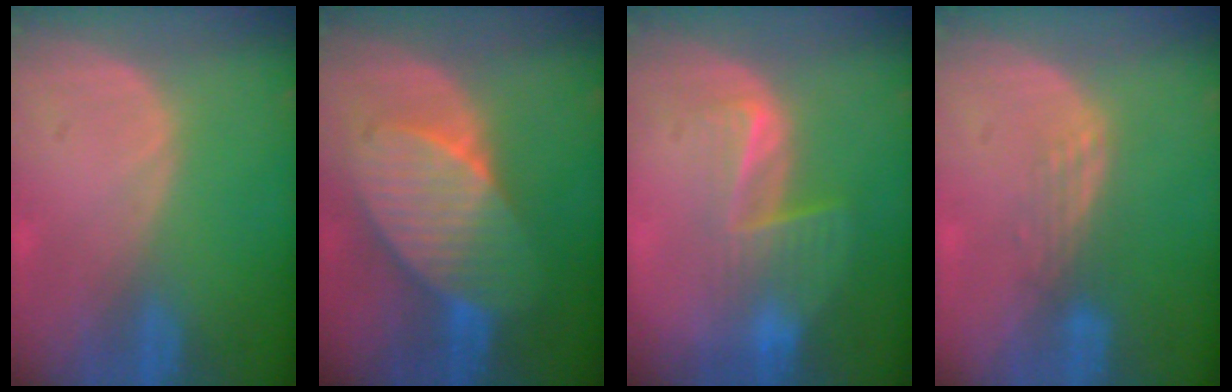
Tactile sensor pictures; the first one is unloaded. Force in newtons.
{"total": 8.3, "press": 8.3, "slide": 0.3}
{"total": 6.9, "press": 5.9, "slide": 3.6}
{"total": 3.0, "press": 2.5, "slide": 1.7}